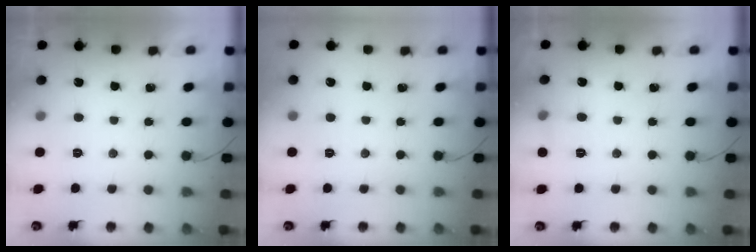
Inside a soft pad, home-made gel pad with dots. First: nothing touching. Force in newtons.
{"total": 0.0}
{"total": 3.5, "press": 3.4, "slide": 0.9}